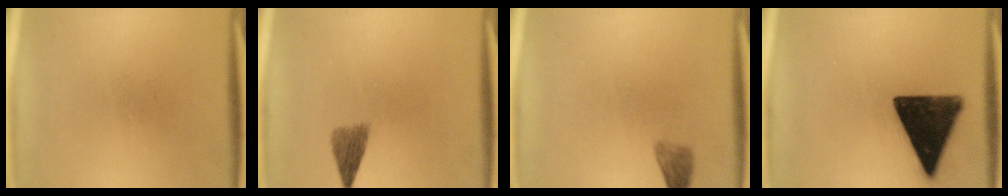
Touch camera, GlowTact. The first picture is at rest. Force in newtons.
{"total": 2.9}
{"total": 2.1}
{"total": 15.5}